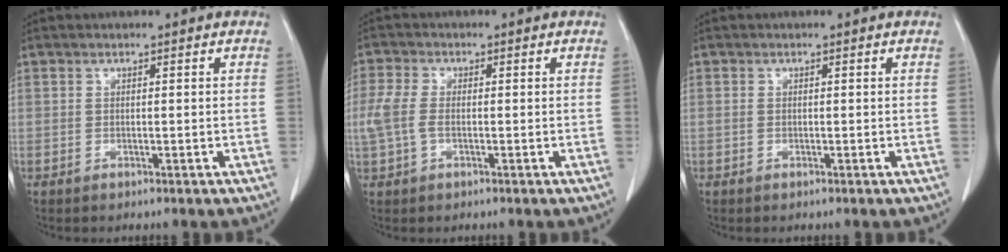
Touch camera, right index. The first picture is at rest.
{"total": 4.3, "force": [-0.5, 2.3, 3.6], "torque": [-0.107, 0.011, -0.013]}
{"total": 0.0}